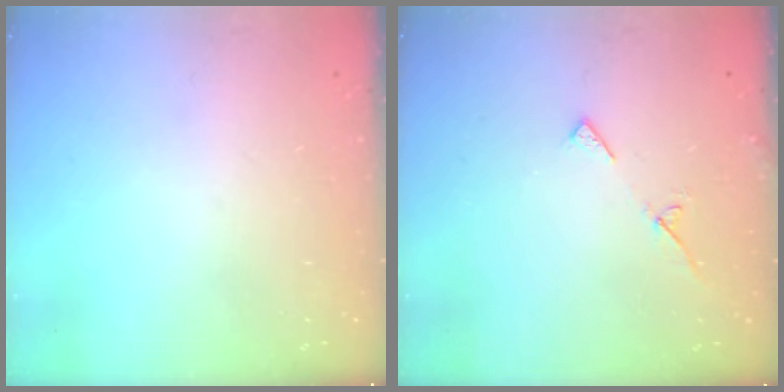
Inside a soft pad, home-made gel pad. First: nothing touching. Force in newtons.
{"total": 4.8, "press": 4.8, "slide": 0.5}